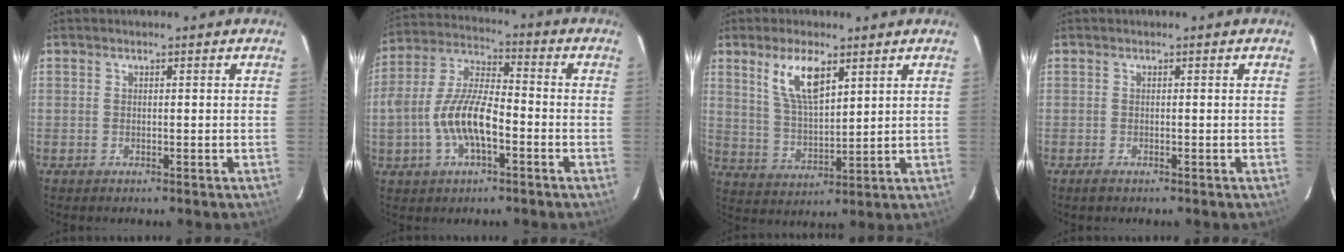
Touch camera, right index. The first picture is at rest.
{"total": 12.6, "force": [-3.8, 5.2, 10.8], "torque": [-0.225, 0.008, -0.069]}
{"total": 9.2, "force": [5.0, 3.4, 7.0], "torque": [-0.128, 0.001, 0.106]}
{"total": 1.0, "force": [-0.7, 0.2, 0.6], "torque": [-0.011, -0.002, -0.013]}